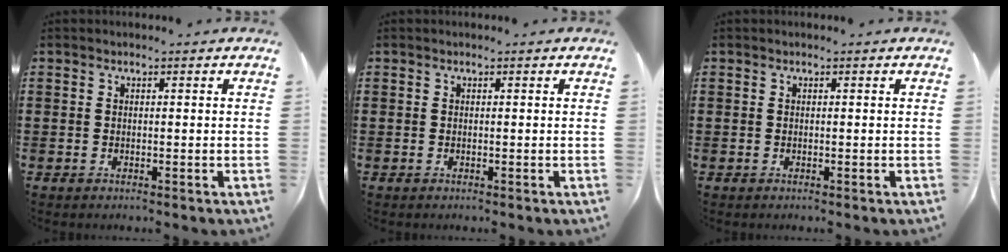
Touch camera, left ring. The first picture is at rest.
{"total": 0.0}
{"total": 0.0}